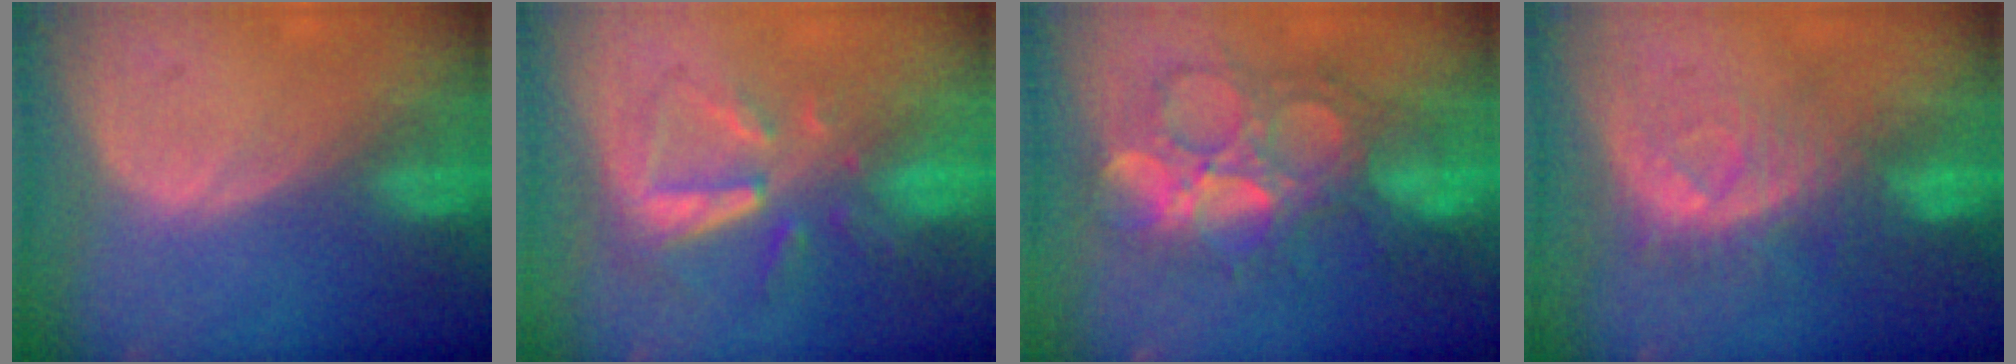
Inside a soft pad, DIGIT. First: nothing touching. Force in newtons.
{"total": 8.2, "press": 7.4, "slide": 3.5}
{"total": 10.2, "press": 10.1, "slide": 0.7}
{"total": 8.0, "press": 7.2, "slide": 3.5}